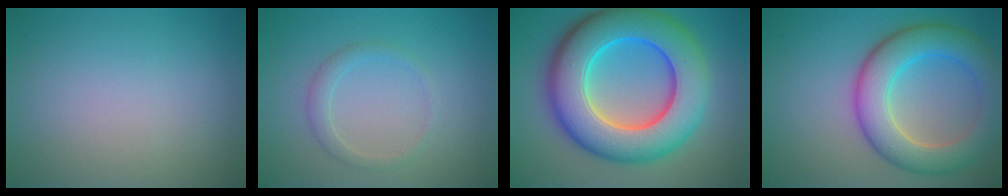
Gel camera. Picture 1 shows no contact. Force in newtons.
{"total": 1.5, "press": 1.5, "slide": 0.2}
{"total": 12.8, "press": 12.8, "slide": 0.3}
{"total": 7.4, "press": 7.4, "slide": 0.2}